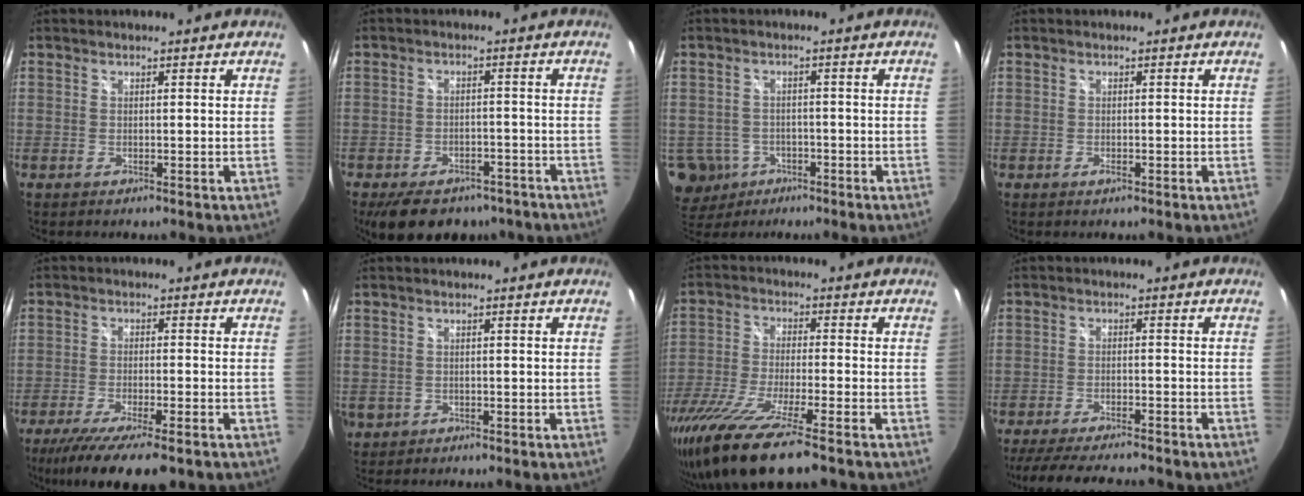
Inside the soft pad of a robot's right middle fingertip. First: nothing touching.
{"total": 14.0, "force": [-10.2, 7.4, 6.2], "torque": [-0.133, 0.004, -0.131]}
{"total": 8.2, "force": [-3.7, 6.9, 2.7], "torque": [-0.079, -0.002, -0.047]}
{"total": 0.8, "force": [-0.5, 0.5, 0.5], "torque": [-0.007, -0.001, -0.009]}
{"total": 13.5, "force": [-10.1, 2.8, 8.5], "torque": [-0.174, -0.047, -0.164]}
{"total": 3.4, "force": [-0.7, 3.1, 1.4], "torque": [-0.033, -0.004, -0.004]}
{"total": 18.7, "force": [-13.9, 2.3, 12.2], "torque": [-0.253, -0.065, -0.250]}
{"total": 14.7, "force": [-12.6, 2.6, 7.0], "torque": [-0.144, -0.024, -0.191]}